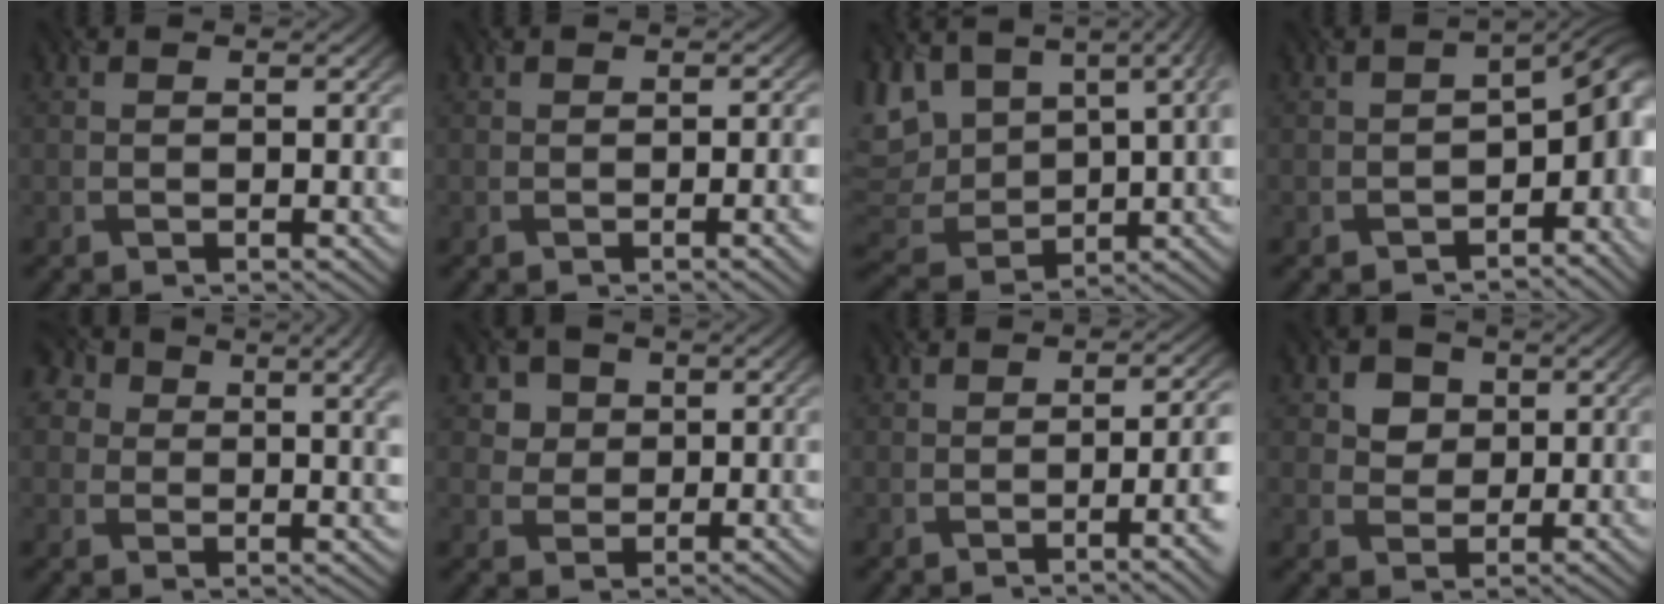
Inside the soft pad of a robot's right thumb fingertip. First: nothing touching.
{"total": 3.3, "force": [-1.0, 1.3, 2.9], "torque": [-0.022, 0.005, -0.006]}
{"total": 12.3, "force": [6.6, 6.6, 7.9], "torque": [-0.209, 0.018, 0.140]}
{"total": 8.0, "force": [-3.5, 4.6, 5.6], "torque": [-0.056, -0.025, -0.036]}
{"total": 8.7, "force": [4.2, 5.5, 5.3], "torque": [-0.095, 0.010, 0.071]}
{"total": 4.3, "force": [2.1, 3.8, 0.3], "torque": [-0.030, 0.001, 0.033]}
{"total": 8.8, "force": [-2.4, 3.0, 7.9], "torque": [-0.071, -0.001, -0.031]}
{"total": 3.7, "force": [1.8, 3.2, 0.4], "torque": [-0.026, -0.001, 0.029]}